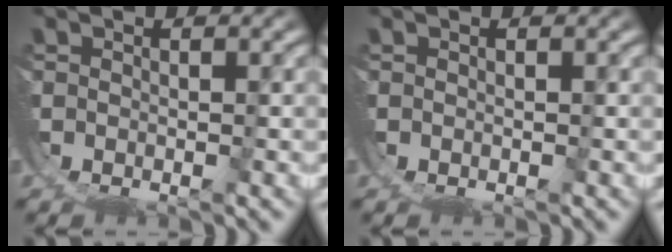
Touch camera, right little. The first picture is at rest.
{"total": 0.0}